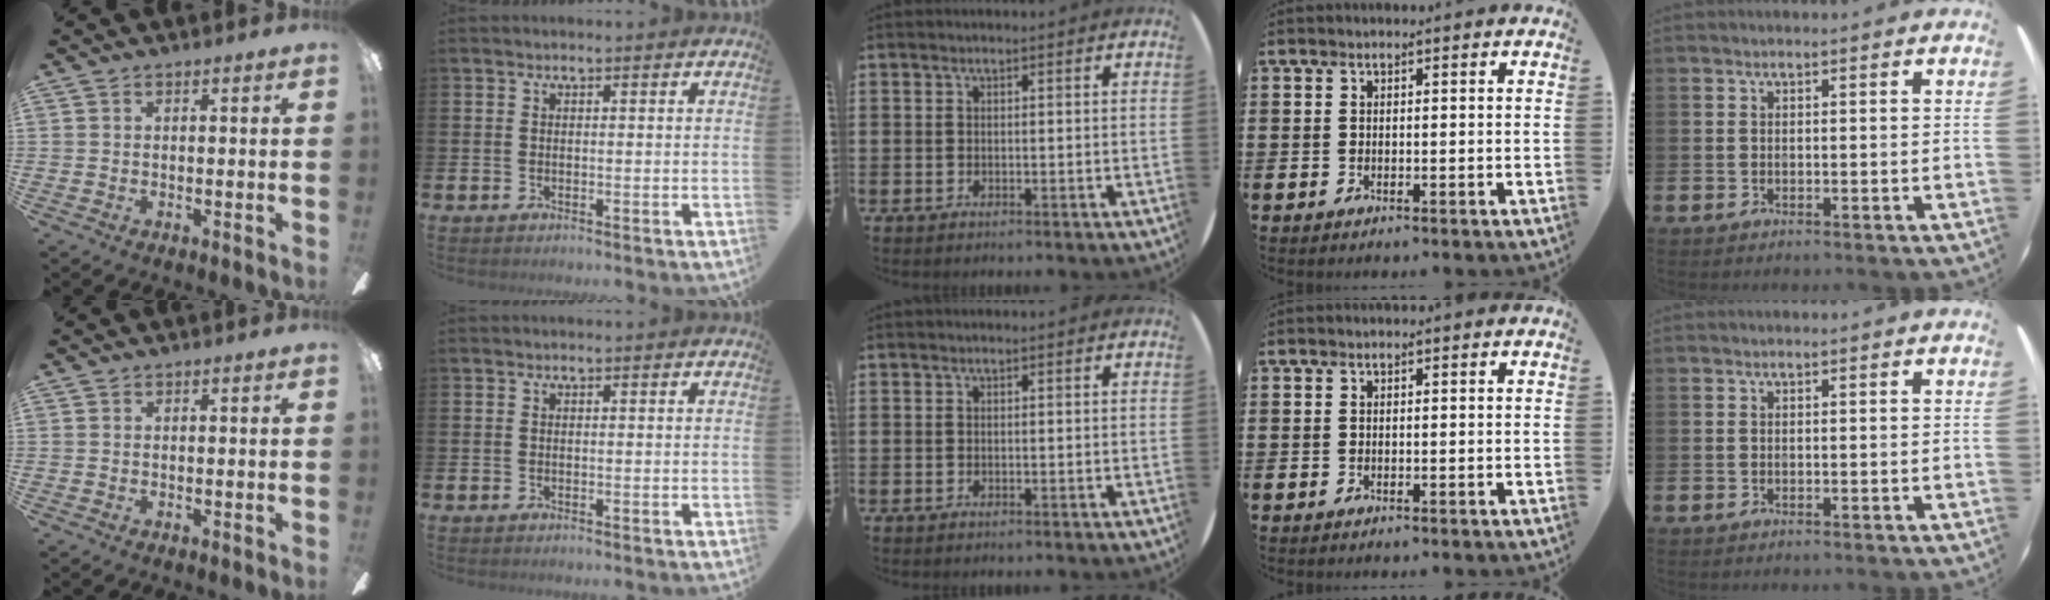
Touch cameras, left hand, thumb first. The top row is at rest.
{}